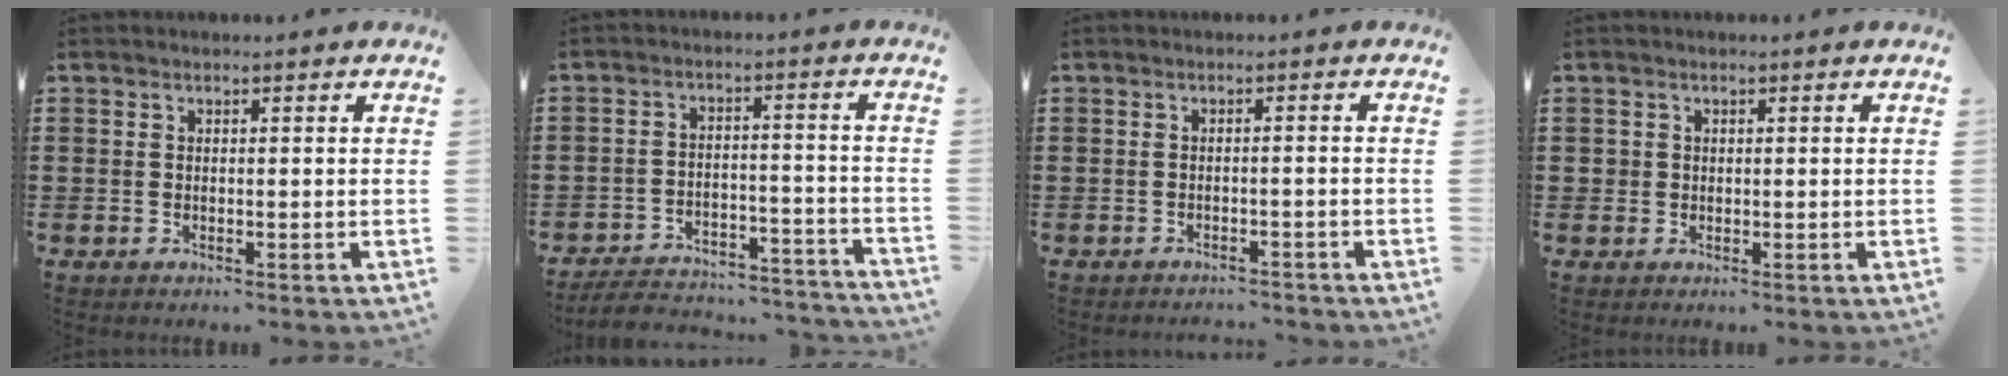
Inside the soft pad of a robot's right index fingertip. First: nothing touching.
{"total": 5.2, "force": [-5.0, 0.9, 1.3], "torque": [-0.027, 0.005, -0.100]}
{"total": 1.2, "force": [-1.2, -0.1, 0.2], "torque": [-0.006, 0.001, -0.025]}
{"total": 0.9, "force": [0.2, 0.9, 0.1], "torque": [-0.004, 0.006, 0.002]}